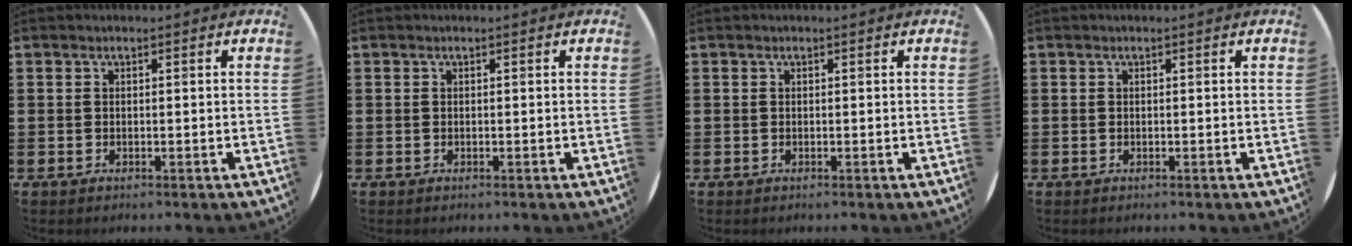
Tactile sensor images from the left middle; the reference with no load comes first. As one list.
[{"total": 0.0}, {"total": 0.0}, {"total": 0.0}]